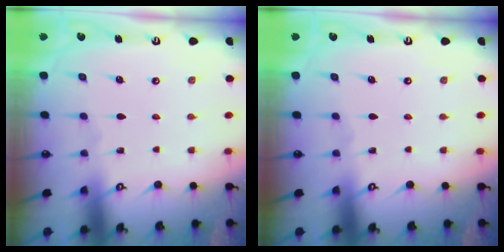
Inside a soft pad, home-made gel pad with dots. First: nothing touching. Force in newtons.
{"total": 0.0}